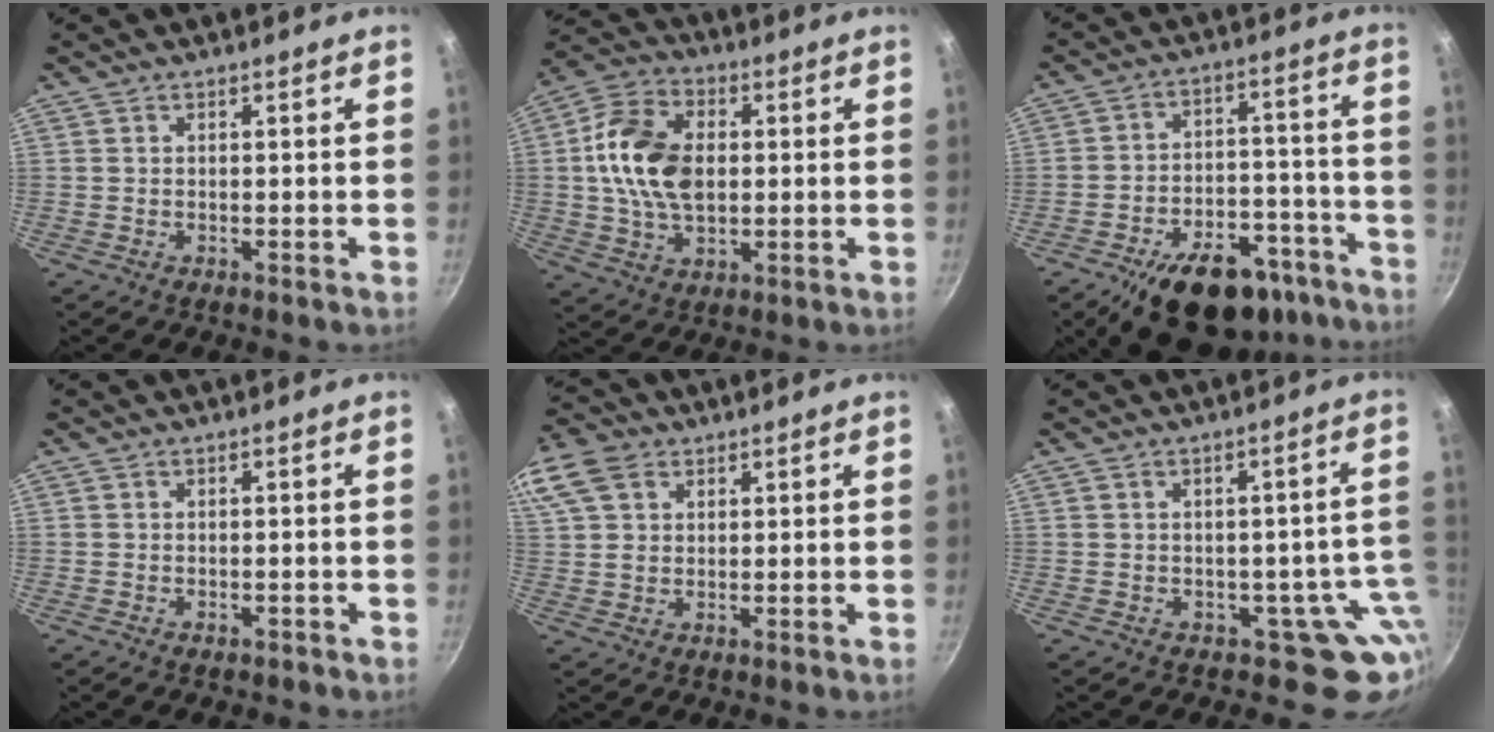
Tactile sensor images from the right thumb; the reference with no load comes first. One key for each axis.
{"total": 14.9, "fx": 1.1, "fy": 9.8, "fz": 11.1, "tx": -0.186, "ty": 0.012, "tz": 0.009}
{"total": 22.4, "fx": -15.2, "fy": 11.3, "fz": 11.8, "tx": -0.125, "ty": 0.084, "tz": -0.206}
{"total": 0.8, "fx": -0.5, "fy": 0.5, "fz": 0.4, "tx": -0.002, "ty": 0.003, "tz": -0.006}
{"total": 14.0, "fx": 6.4, "fy": 10.1, "fz": 7.3, "tx": -0.171, "ty": 0.026, "tz": 0.121}
{"total": 6.7, "fx": -1.7, "fy": 5.5, "fz": 3.4, "tx": 0.033, "ty": 0.026, "tz": -0.018}